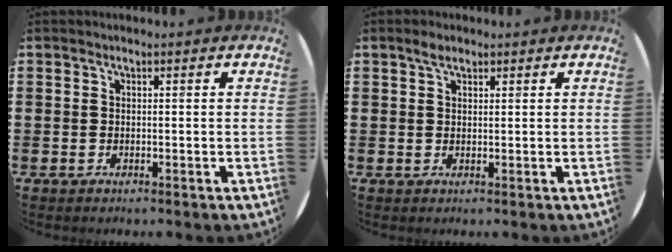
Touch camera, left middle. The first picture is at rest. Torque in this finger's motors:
{"motor_torque": [0.43, -0.26, -0.04, -0.01]}